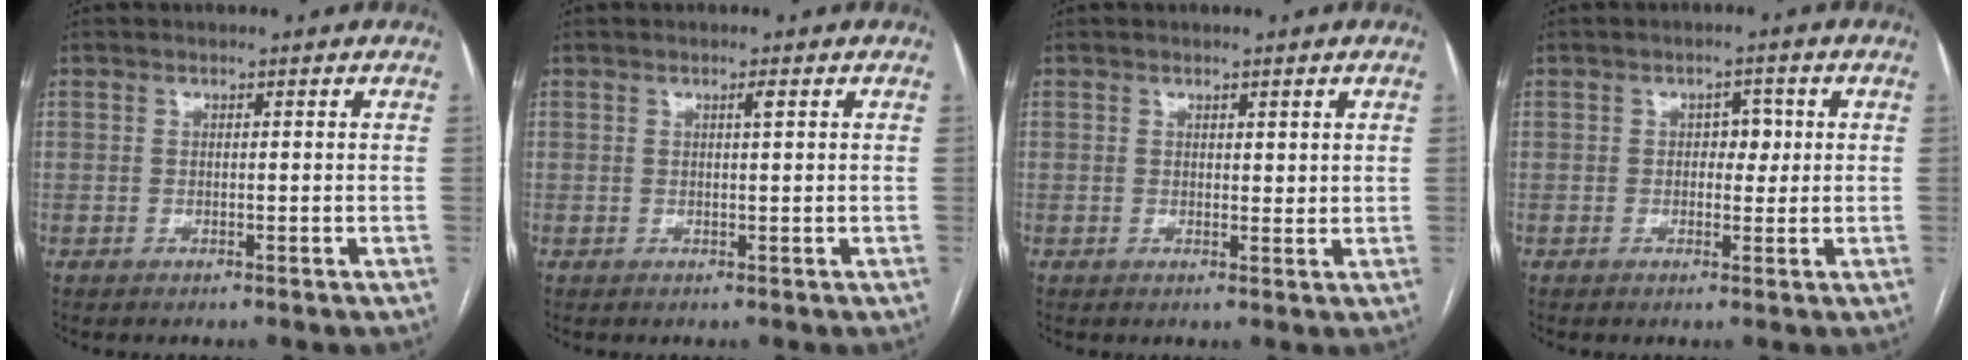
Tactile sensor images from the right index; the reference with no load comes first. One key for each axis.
{"total": 0.8, "fx": 0.5, "fy": -0.3, "fz": 0.7, "tx": -0.012, "ty": -0.001, "tz": 0.008}
{"total": 1.4, "fx": 0.9, "fy": 0.5, "fz": 1.0, "tx": -0.013, "ty": -0.005, "tz": 0.015}
{"total": 2.5, "fx": 0.4, "fy": 1.6, "fz": 1.9, "tx": -0.022, "ty": 0.010, "tz": 0.006}